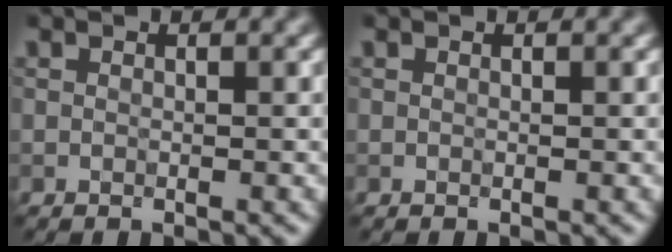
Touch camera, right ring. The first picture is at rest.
{"total": 0.0}